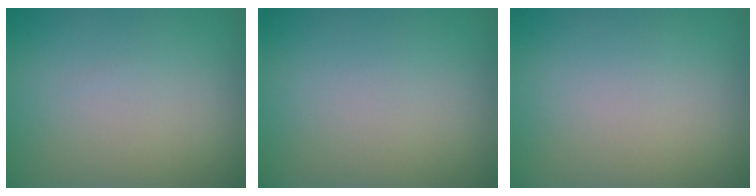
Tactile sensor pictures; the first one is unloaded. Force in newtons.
{"total": 0.0}
{"total": 0.0}